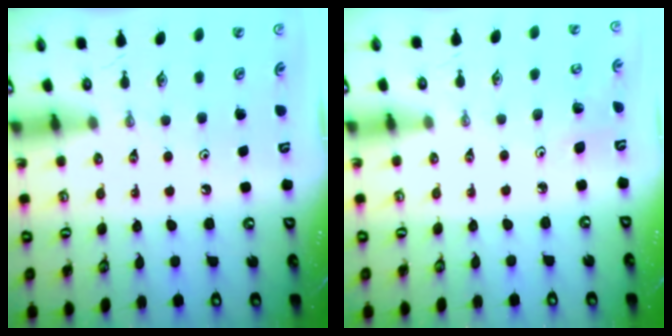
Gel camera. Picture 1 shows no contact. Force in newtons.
{"total": 2.9, "press": 2.8, "slide": 0.3}